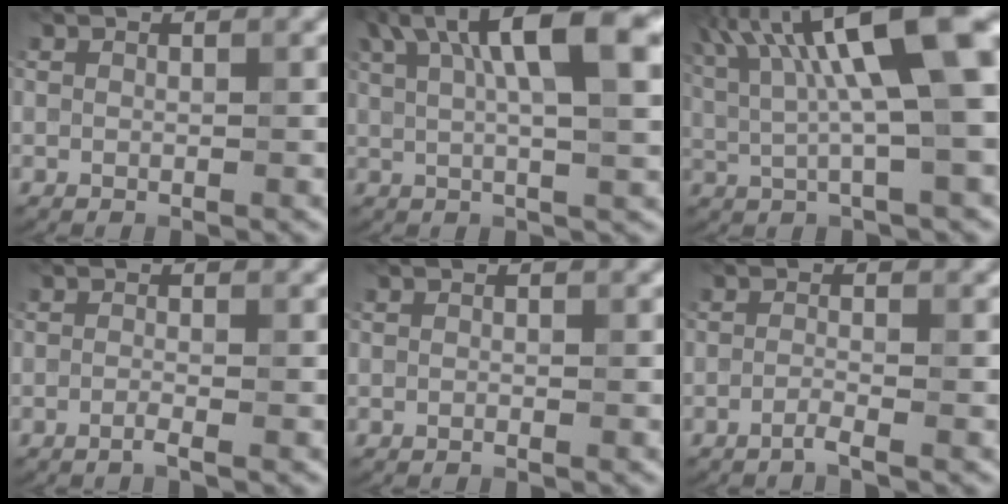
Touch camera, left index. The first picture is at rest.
{"total": 9.0, "force": [3.3, 2.0, 8.2], "torque": [-0.118, 0.020, 0.060]}
{"total": 12.5, "force": [3.2, 2.9, 11.7], "torque": [-0.196, 0.016, 0.064]}
{"total": 1.3, "force": [-1.2, 0.1, 0.6], "torque": [-0.003, -0.004, -0.018]}
{"total": 0.8, "force": [-0.8, -0.2, -0.2], "torque": [0.003, -0.001, -0.008]}
{"total": 1.6, "force": [-1.6, -0.1, 0.4], "torque": [-0.003, 0.000, -0.028]}